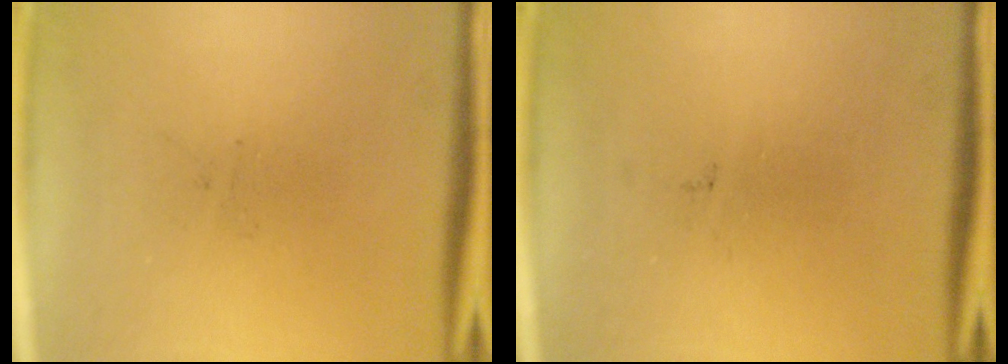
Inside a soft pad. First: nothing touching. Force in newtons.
{"total": 0.0}